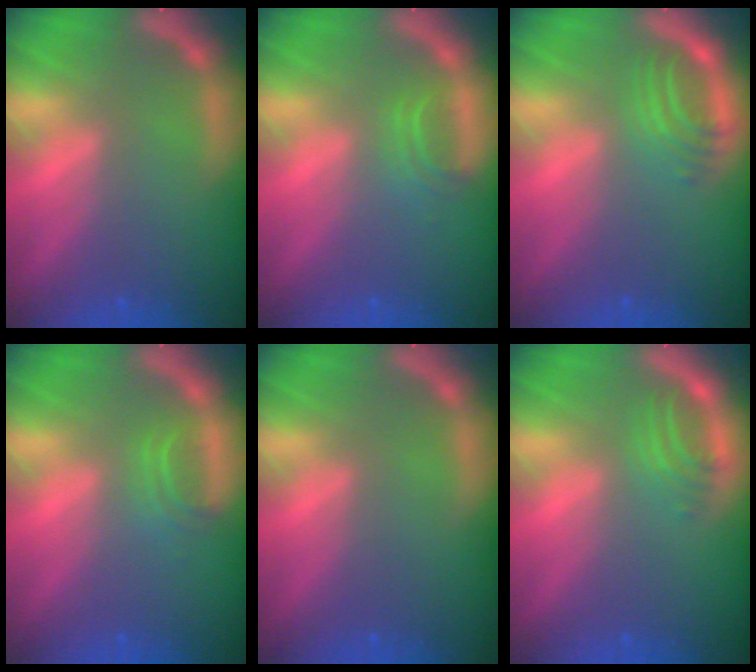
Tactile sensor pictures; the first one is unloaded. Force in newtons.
{"total": 1.9}
{"total": 3.4}
{"total": 1.9}
{"total": 0.0}
{"total": 2.5}